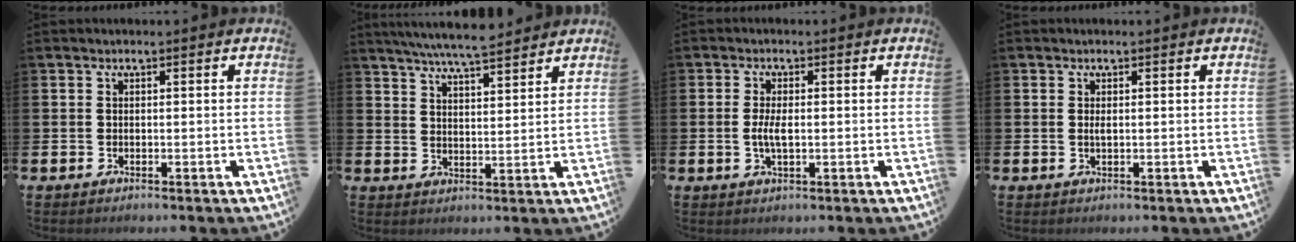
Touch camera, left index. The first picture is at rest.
{"total": 6.5, "force": [6.3, 0.2, 1.7], "torque": [-0.049, -0.029, 0.112]}
{"total": 3.1, "force": [-0.1, 1.2, 2.9], "torque": [-0.060, -0.002, -0.006]}
{"total": 0.7, "force": [0.2, 0.2, 0.6], "torque": [-0.012, 0.000, 0.002]}